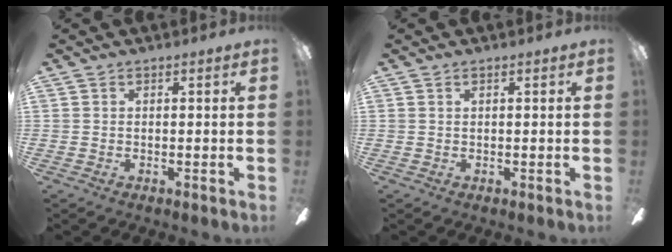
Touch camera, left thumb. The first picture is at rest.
{"total": 0.6, "force": [0.3, 0.2, 0.5], "torque": [-0.012, 0.003, 0.004]}